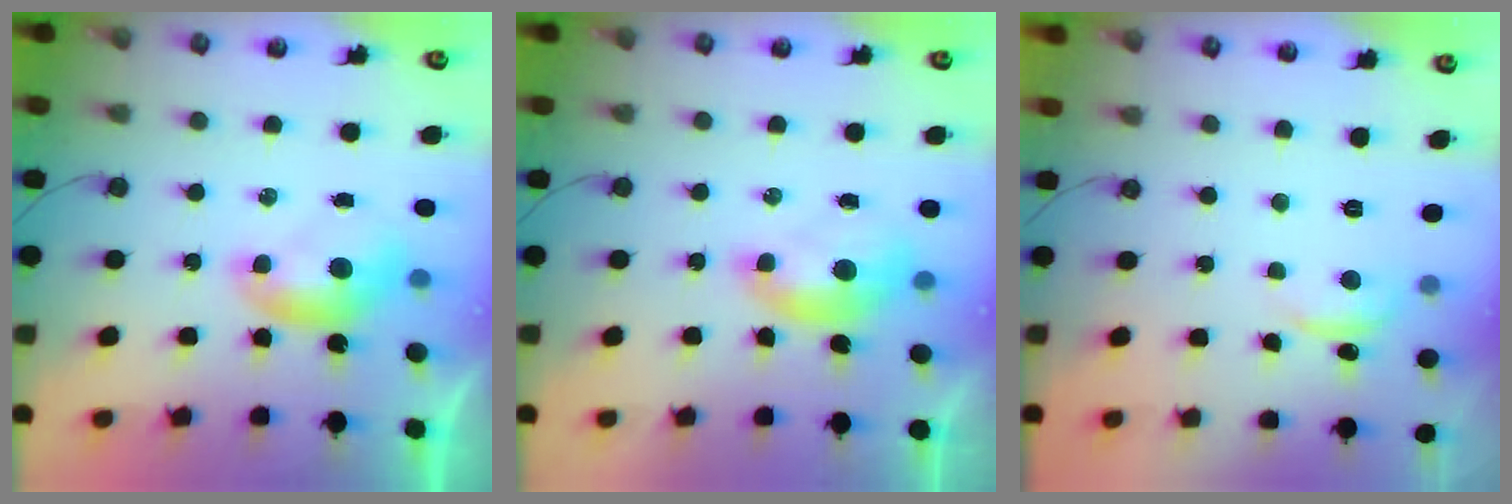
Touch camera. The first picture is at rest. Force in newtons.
{"total": 1.8, "press": 1.7, "slide": 0.7}
{"total": 0.0}